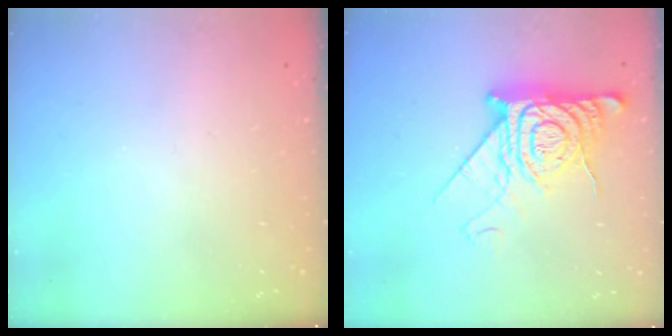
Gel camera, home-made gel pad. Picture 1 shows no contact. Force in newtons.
{"total": 15.0, "press": 15.0, "slide": 1.3}